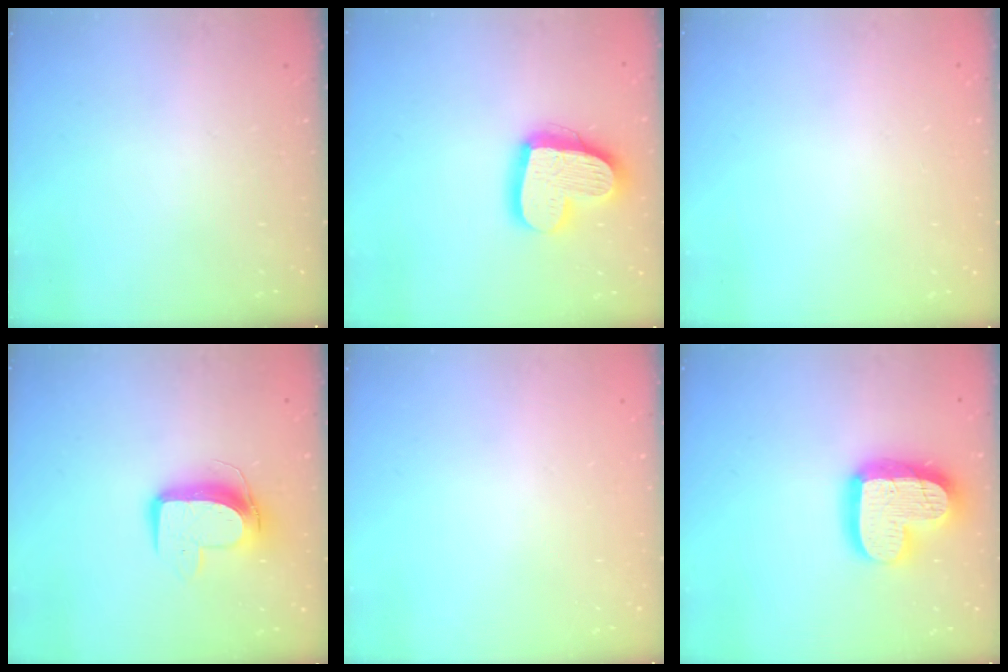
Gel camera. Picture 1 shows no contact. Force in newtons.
{"total": 18.0, "press": 17.9, "slide": 1.5}
{"total": 0.0}
{"total": 10.6, "press": 10.6, "slide": 0.2}
{"total": 0.0}
{"total": 20.3, "press": 20.2, "slide": 1.7}